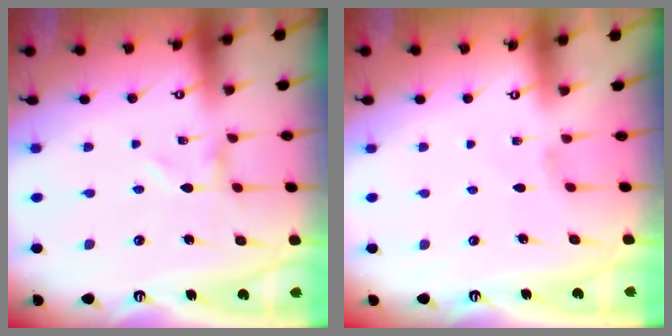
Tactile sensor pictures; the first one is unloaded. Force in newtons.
{"total": 1.3, "press": 1.2, "slide": 0.3}